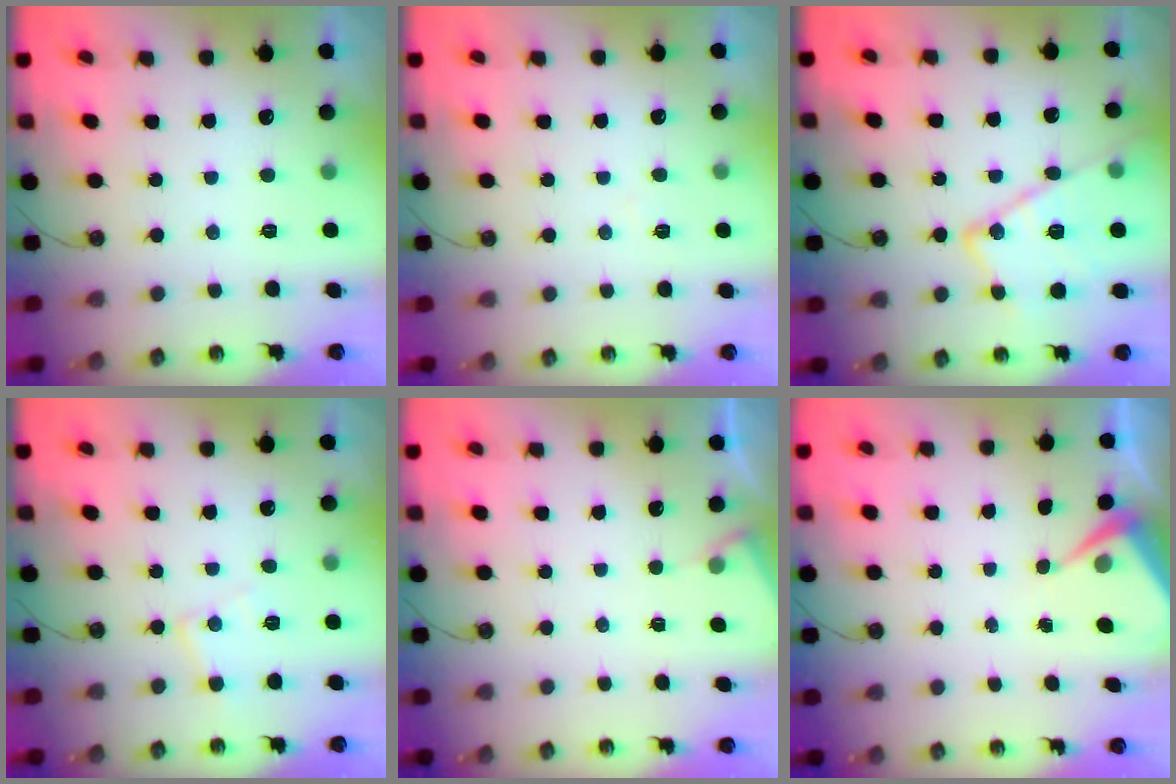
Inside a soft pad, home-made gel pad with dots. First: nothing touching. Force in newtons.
{"total": 3.8, "press": 3.7, "slide": 0.5}
{"total": 18.0, "press": 17.9, "slide": 1.2}
{"total": 7.7, "press": 7.7, "slide": 0.6}
{"total": 3.4, "press": 3.4, "slide": 0.5}
{"total": 5.2, "press": 5.2, "slide": 0.6}